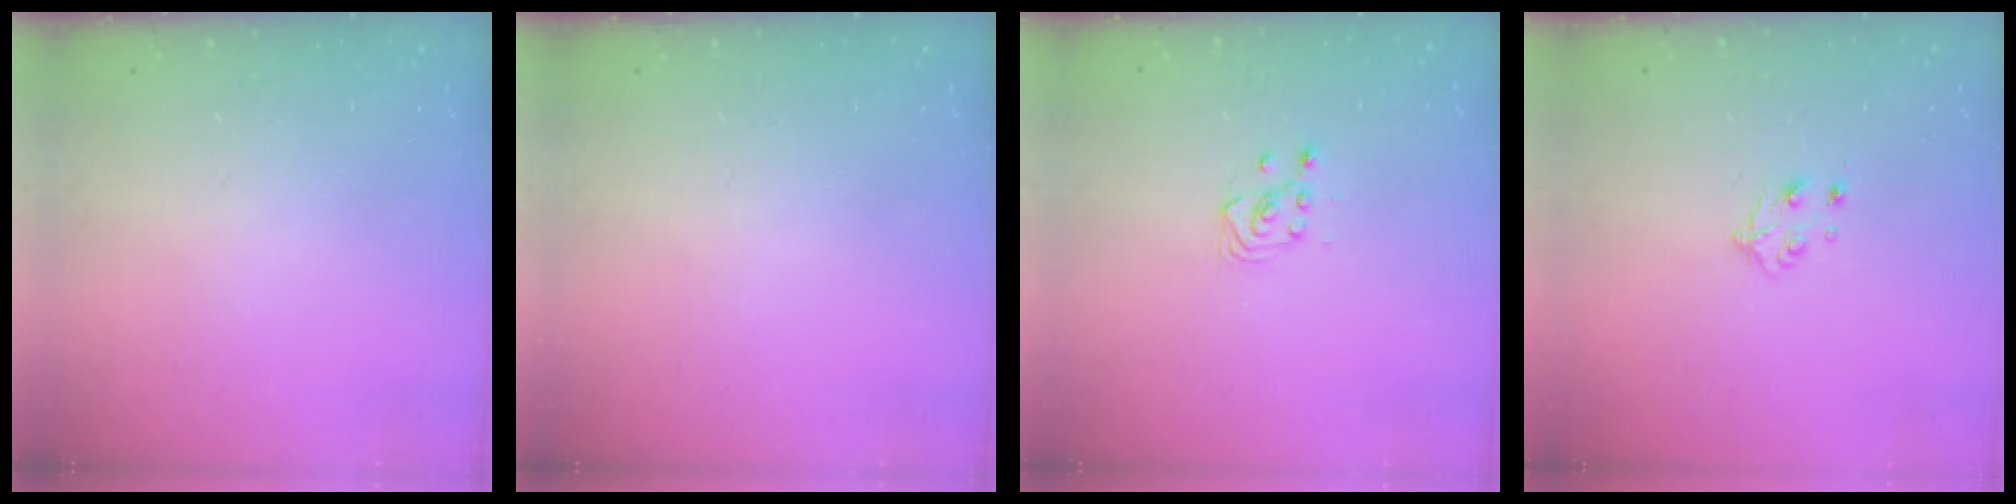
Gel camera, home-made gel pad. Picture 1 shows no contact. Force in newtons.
{"total": 0.0}
{"total": 3.5, "press": 3.2, "slide": 1.5}
{"total": 4.2, "press": 4.1, "slide": 0.8}